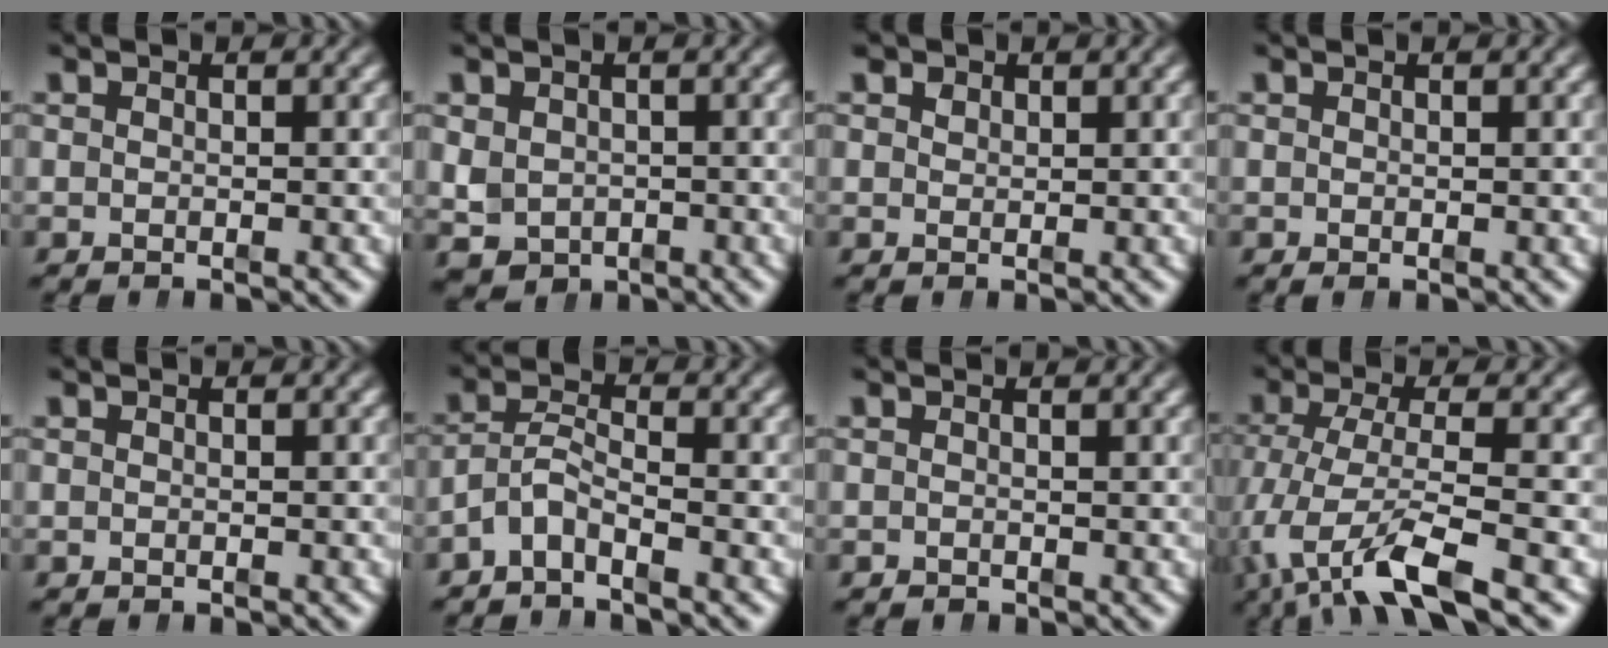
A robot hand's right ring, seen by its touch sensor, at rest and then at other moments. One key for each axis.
{"total": 4.7, "fx": -1.0, "fy": 4.1, "fz": 2.1, "tx": -0.054, "ty": -0.038, "tz": 0.002}
{"total": 0.8, "fx": 0.7, "fy": 0.4, "fz": 0.2, "tx": -0.002, "ty": -0.005, "tz": 0.019}
{"total": 0.0}
{"total": 0.0}
{"total": 4.8, "fx": -2.5, "fy": 3.6, "fz": 2.1, "tx": -0.052, "ty": -0.019, "tz": -0.048}
{"total": 0.0}
{"total": 7.8, "fx": -2.5, "fy": 4.1, "fz": 6.2, "tx": -0.143, "ty": -0.039, "tz": -0.024}